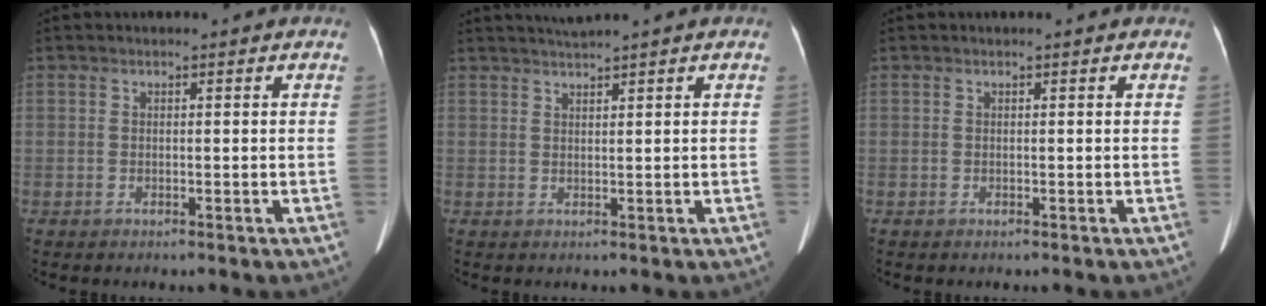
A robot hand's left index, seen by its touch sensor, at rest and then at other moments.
{"total": 2.2, "force": [1.9, -0.9, 0.7], "torque": [-0.011, 0.005, 0.040]}
{"total": 0.0}